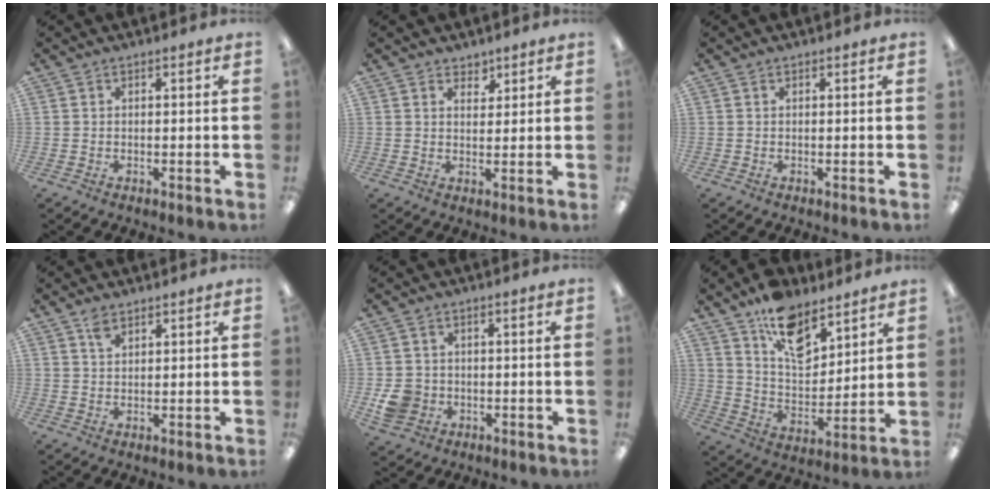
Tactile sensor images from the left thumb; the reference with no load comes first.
{"total": 2.9, "force": [2.4, 1.7, 0.2], "torque": [0.006, -0.014, 0.041]}
{"total": 0.0}
{"total": 2.6, "force": [2.0, 1.2, 1.1], "torque": [-0.019, -0.005, 0.036]}
{"total": 5.8, "force": [-1.3, 5.3, 2.1], "torque": [-0.035, 0.007, -0.022]}
{"total": 13.1, "force": [9.2, 6.9, 6.4], "torque": [-0.096, -0.055, 0.167]}